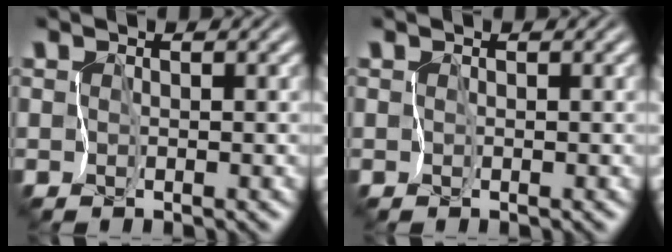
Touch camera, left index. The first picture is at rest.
{"total": 0.0}